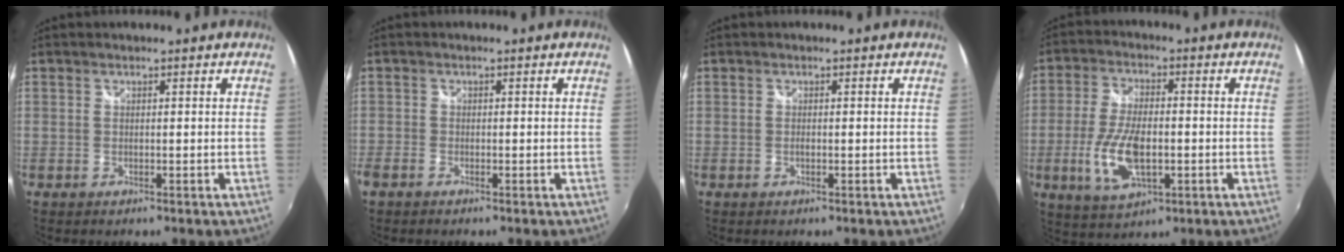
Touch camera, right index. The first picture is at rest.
{"total": 1.9, "force": [-1.5, 0.9, 0.7], "torque": [-0.017, -0.003, -0.031]}
{"total": 0.6, "force": [-0.2, 0.1, 0.5], "torque": [-0.011, -0.001, -0.005]}
{"total": 11.1, "force": [-2.6, 5.0, 9.6], "torque": [-0.199, -0.009, -0.045]}